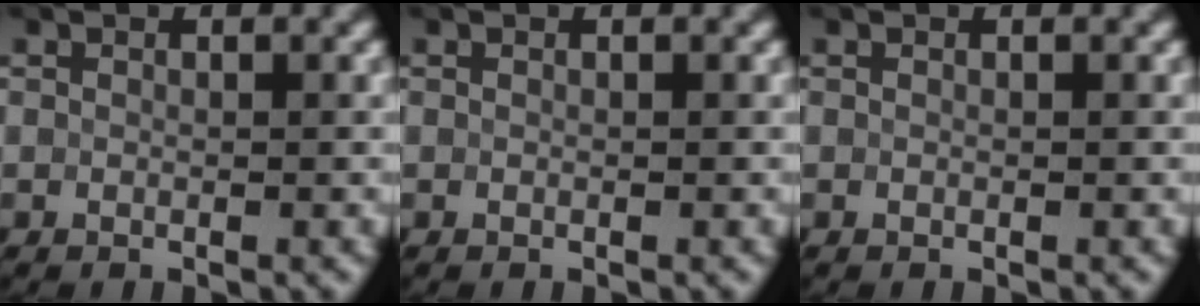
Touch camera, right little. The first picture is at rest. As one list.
[{"total": 0.0}, {"total": 0.0}]